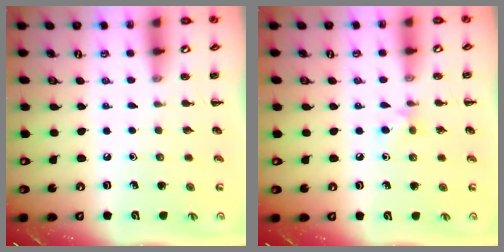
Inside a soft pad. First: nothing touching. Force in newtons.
{"total": 4.8, "press": 4.5, "slide": 1.7}